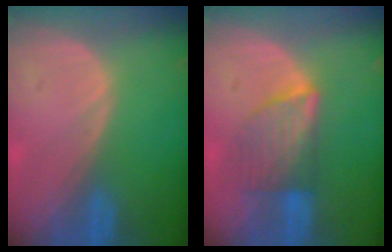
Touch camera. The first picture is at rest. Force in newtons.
{"total": 6.3, "press": 6.3, "slide": 0.4}